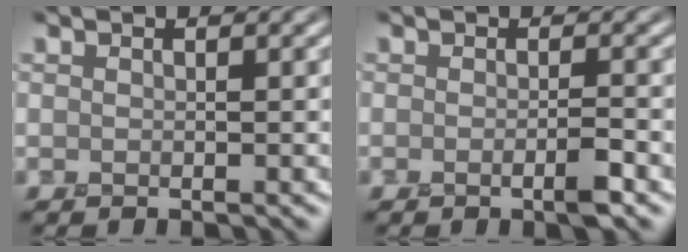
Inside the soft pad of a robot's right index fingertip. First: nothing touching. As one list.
[{"total": 1.8, "force": [-0.7, 0.3, 1.6], "torque": [-0.027, -0.002, -0.014]}]